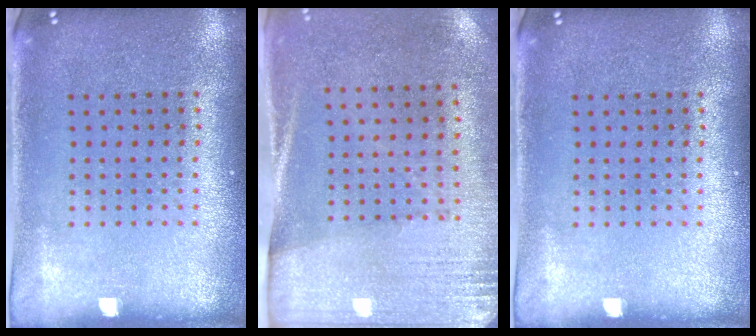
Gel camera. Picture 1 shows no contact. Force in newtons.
{"total": 2.7, "press": 2.3, "slide": 1.4}
{"total": 0.0}